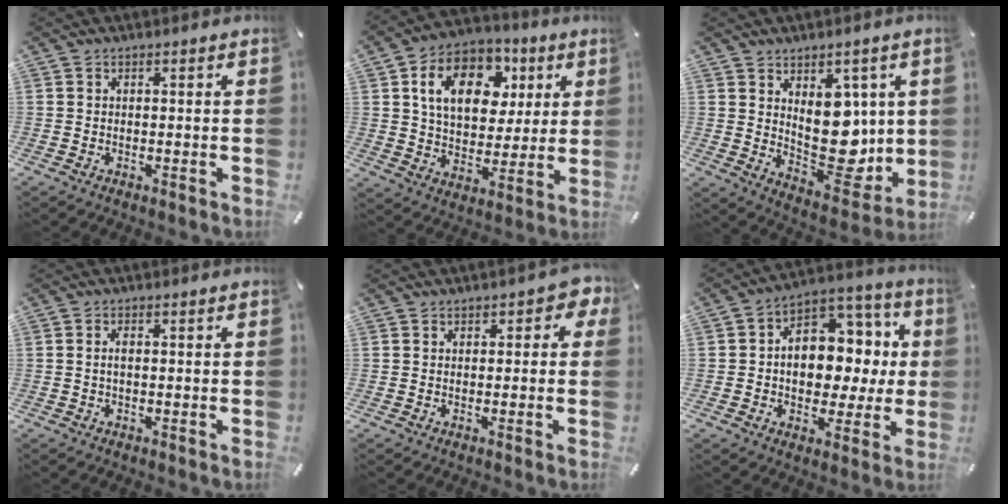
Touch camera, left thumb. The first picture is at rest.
{"total": 15.0, "force": [5.5, 10.9, 8.7], "torque": [-0.143, -0.005, 0.101]}
{"total": 13.2, "force": [3.4, 9.4, 8.5], "torque": [-0.103, -0.043, 0.071]}
{"total": 1.2, "force": [-0.1, 0.5, 1.1], "torque": [-0.023, 0.002, -0.003]}
{"total": 2.9, "force": [0.9, 2.0, 1.8], "torque": [-0.013, 0.000, 0.010]}
{"total": 11.9, "force": [-0.3, 9.5, 7.1], "torque": [-0.099, -0.011, 0.002]}